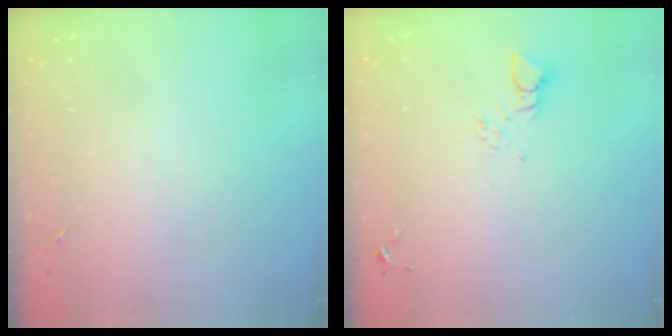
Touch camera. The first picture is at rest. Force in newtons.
{"total": 3.9, "press": 3.9, "slide": 0.5}